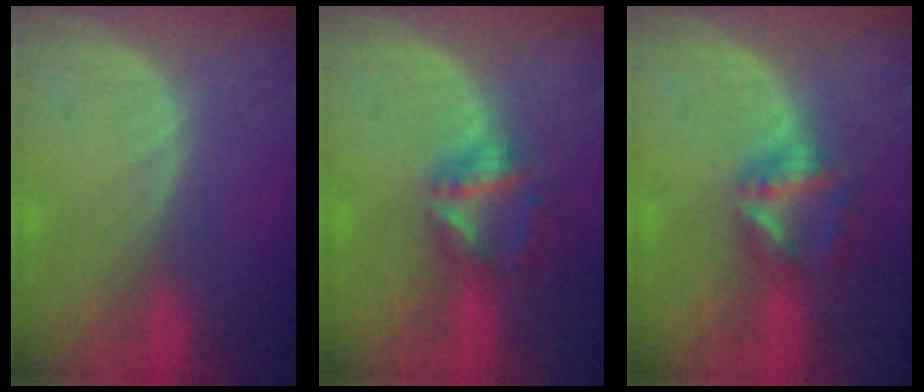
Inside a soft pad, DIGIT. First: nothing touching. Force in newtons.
{"total": 5.7, "press": 5.4, "slide": 2.0}
{"total": 5.7, "press": 5.4, "slide": 2.0}